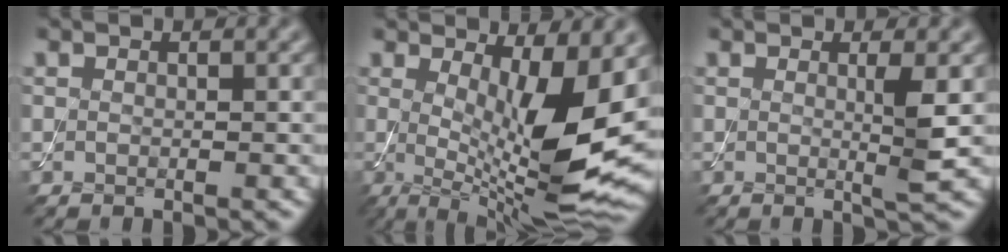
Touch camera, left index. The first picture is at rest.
{"total": 11.5, "force": [1.0, 3.3, 11.0], "torque": [-0.165, -0.025, 0.022]}
{"total": 2.4, "force": [0.2, 0.3, 2.4], "torque": [-0.039, -0.006, -0.002]}